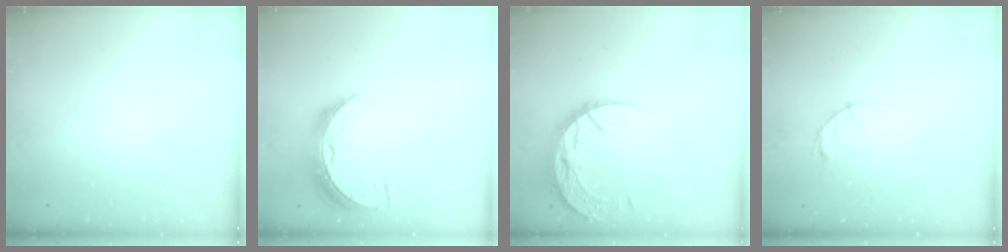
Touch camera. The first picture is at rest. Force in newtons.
{"total": 9.9, "press": 9.9, "slide": 0.7}
{"total": 13.9, "press": 13.8, "slide": 1.0}
{"total": 3.7, "press": 3.7, "slide": 0.5}